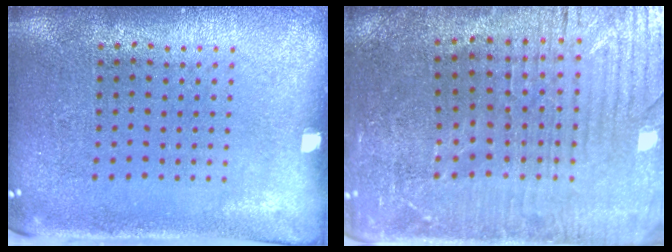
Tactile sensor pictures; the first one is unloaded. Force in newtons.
{"total": 3.2, "press": 3.1, "slide": 0.6}